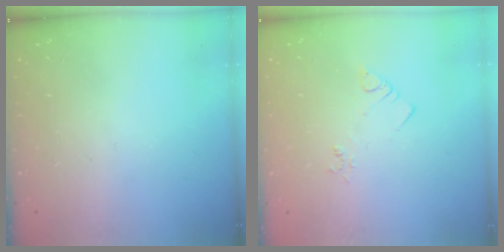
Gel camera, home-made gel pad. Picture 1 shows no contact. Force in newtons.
{"total": 2.4, "press": 2.4, "slide": 0.4}